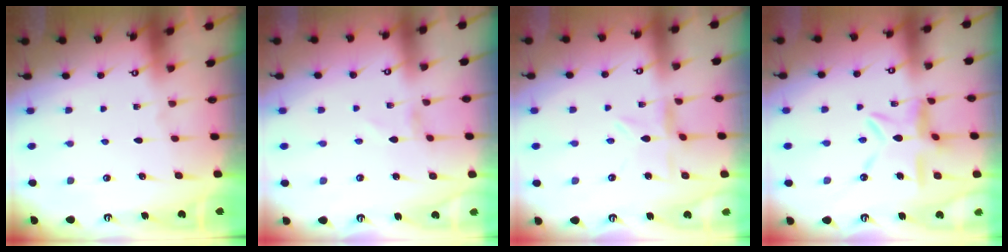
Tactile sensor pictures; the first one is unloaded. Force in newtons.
{"total": 1.0, "press": 1.0, "slide": 0.1}
{"total": 2.0, "press": 2.0, "slide": 0.3}
{"total": 11.5, "press": 11.5, "slide": 1.3}